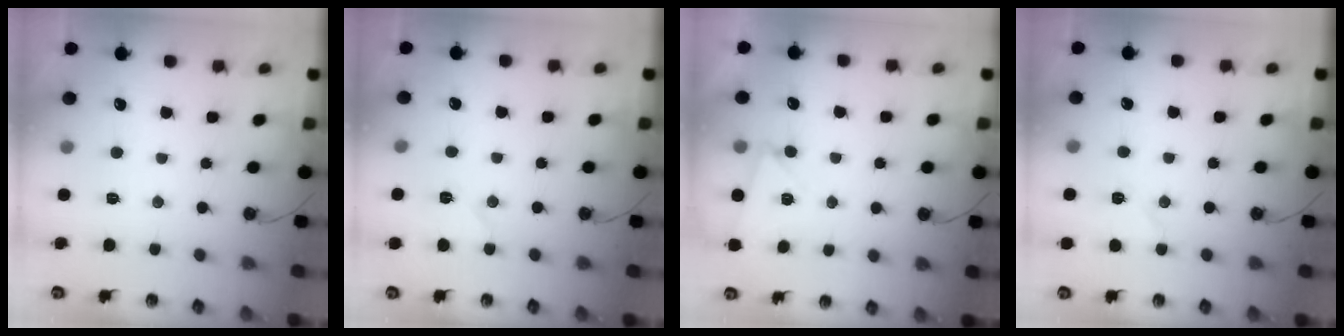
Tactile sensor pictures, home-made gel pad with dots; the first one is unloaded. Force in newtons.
{"total": 6.6, "press": 6.4, "slide": 1.6}
{"total": 2.7, "press": 2.4, "slide": 1.2}
{"total": 6.3, "press": 6.1, "slide": 1.6}